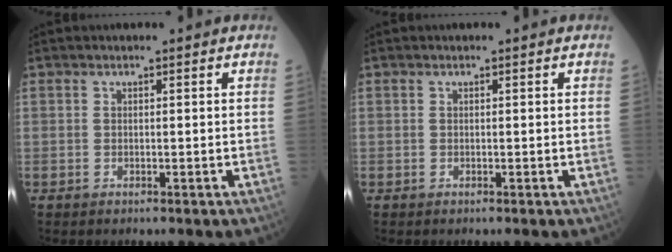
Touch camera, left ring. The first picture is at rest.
{"total": 0.0}